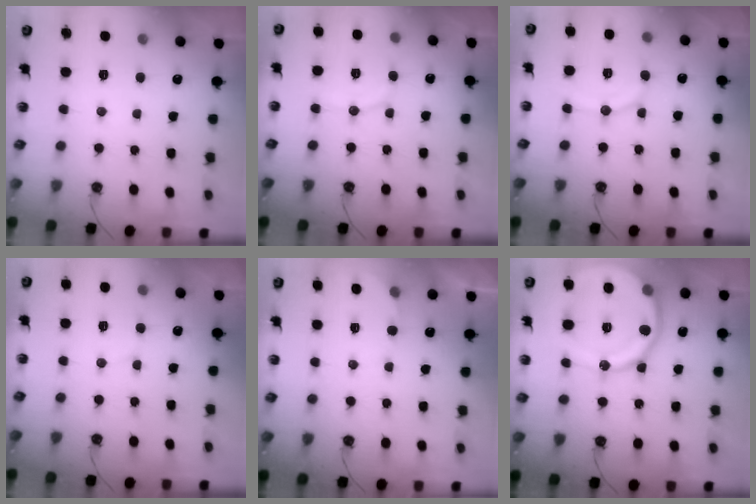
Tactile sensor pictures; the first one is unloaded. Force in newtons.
{"total": 7.2, "press": 7.2, "slide": 0.9}
{"total": 9.4, "press": 9.3, "slide": 1.0}
{"total": 4.7, "press": 4.6, "slide": 0.5}
{"total": 3.0, "press": 3.0, "slide": 0.3}
{"total": 19.3, "press": 19.2, "slide": 2.5}